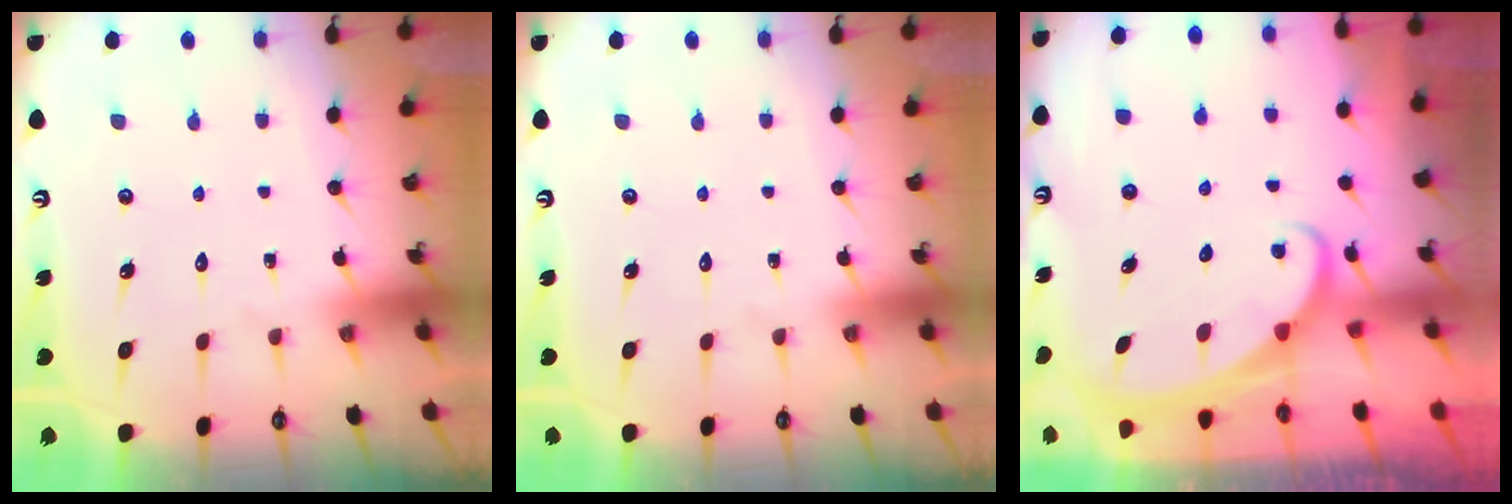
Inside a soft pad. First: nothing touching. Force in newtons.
{"total": 0.0}
{"total": 2.0, "press": 2.0, "slide": 0.1}